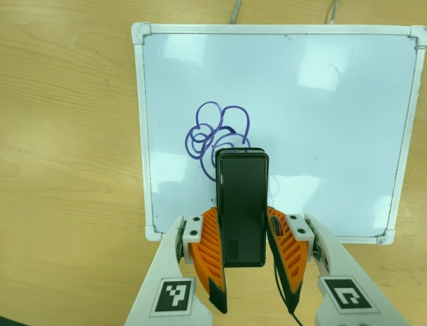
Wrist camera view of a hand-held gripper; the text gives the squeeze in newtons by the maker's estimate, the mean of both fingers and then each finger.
{"total": 3.9, "left": 2.6, "right": 5.1}